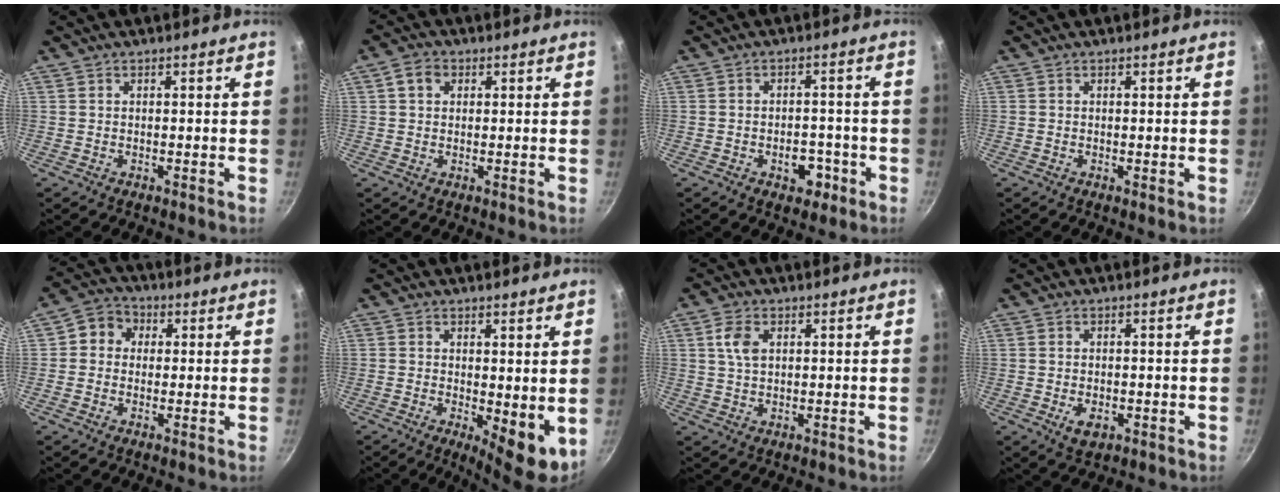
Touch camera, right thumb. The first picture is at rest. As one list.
[{"total": 4.8, "force": [1.5, 3.8, 2.5], "torque": [-0.029, 0.007, 0.018]}, {"total": 5.3, "force": [-2.3, 3.5, 3.3], "torque": [-0.020, 0.015, -0.028]}, {"total": 0.0}, {"total": 6.0, "force": [0.8, 5.4, 2.5], "torque": [-0.012, 0.011, -0.006]}, {"total": 6.8, "force": [0.0, 2.7, 6.2], "torque": [-0.078, -0.015, 0.006]}, {"total": 4.6, "force": [1.3, 2.9, 3.3], "torque": [-0.059, 0.002, 0.023]}, {"total": 3.6, "force": [-1.1, 2.2, 2.6], "torque": [-0.041, -0.002, -0.014]}]